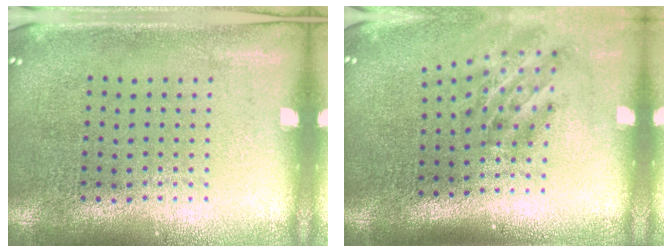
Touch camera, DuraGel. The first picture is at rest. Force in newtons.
{"total": 1.9, "press": 1.2, "slide": 1.5}